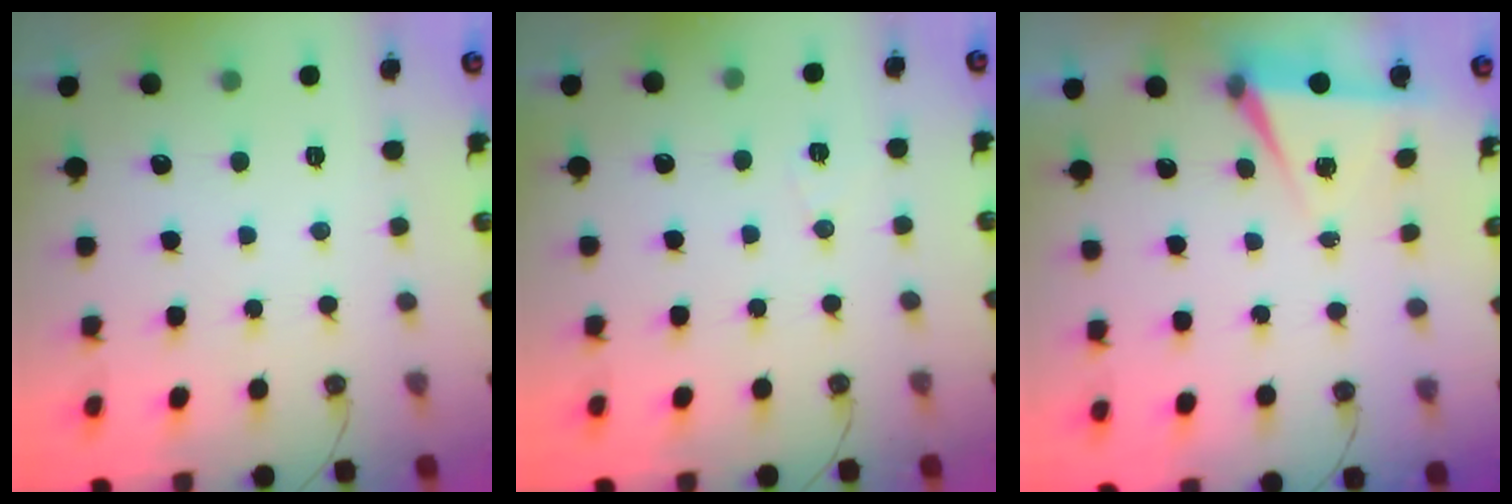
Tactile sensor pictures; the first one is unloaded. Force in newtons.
{"total": 5.7, "press": 5.1, "slide": 2.5}
{"total": 5.4, "press": 3.0, "slide": 4.5}